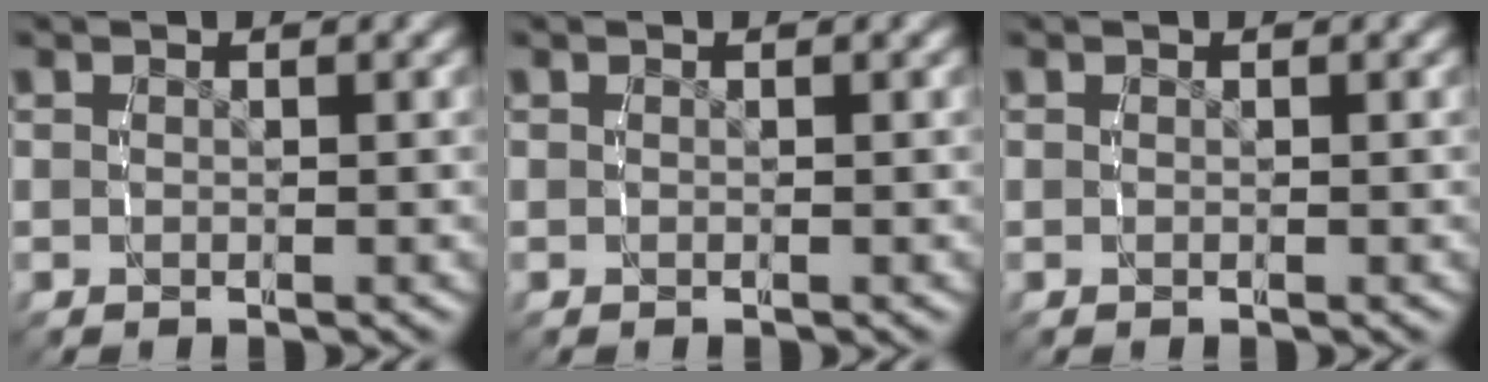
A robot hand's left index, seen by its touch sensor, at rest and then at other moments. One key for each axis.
{"total": 0.0}
{"total": 0.0}